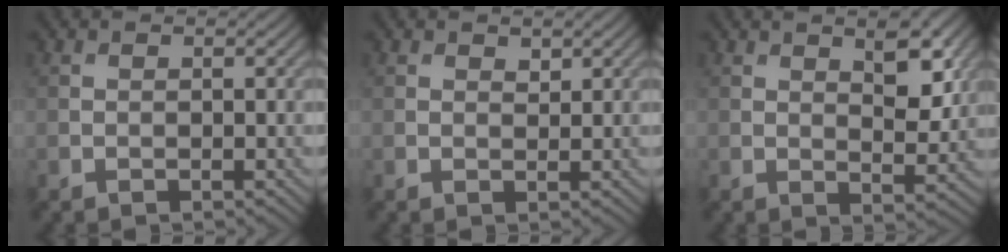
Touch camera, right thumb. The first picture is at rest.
{"total": 1.0, "force": [0.7, 0.5, 0.5], "torque": [-0.008, -0.002, 0.013]}
{"total": 5.0, "force": [2.4, 2.0, 3.9], "torque": [-0.065, -0.007, 0.038]}